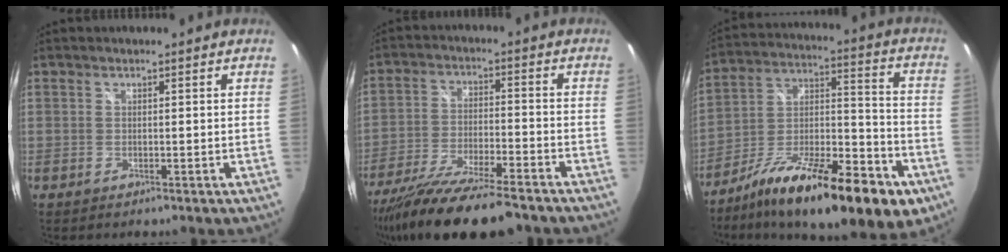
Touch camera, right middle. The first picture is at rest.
{"total": 17.5, "force": [-14.4, 2.5, 9.5], "torque": [-0.188, -0.043, -0.242]}
{"total": 25.9, "force": [-15.3, 7.9, 19.4], "torque": [-0.304, -0.022, -0.243]}